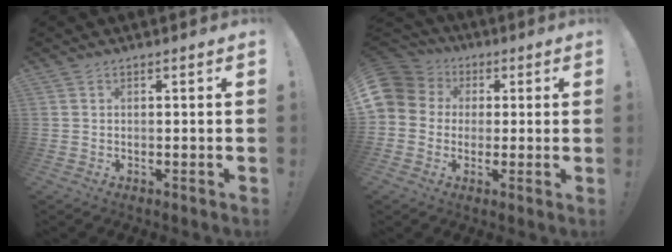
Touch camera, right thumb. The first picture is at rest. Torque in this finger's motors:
{"motor_torque": [1.63, 3.03, 1.49, -0.34, 0.58]}